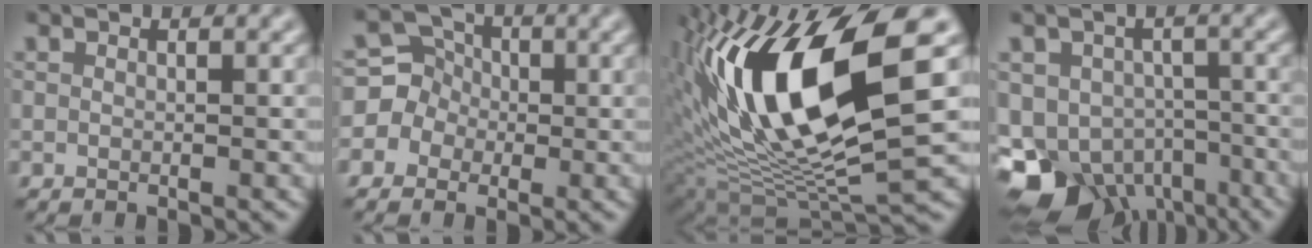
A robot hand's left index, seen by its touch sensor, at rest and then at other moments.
{"total": 4.3, "force": [-0.7, 4.2, 0.7], "torque": [0.004, 0.026, -0.040]}
{"total": 14.9, "force": [3.6, 5.1, 13.5], "torque": [-0.257, -0.001, 0.064]}
{"total": 11.0, "force": [-6.8, 7.3, 4.6], "torque": [-0.079, -0.023, -0.099]}